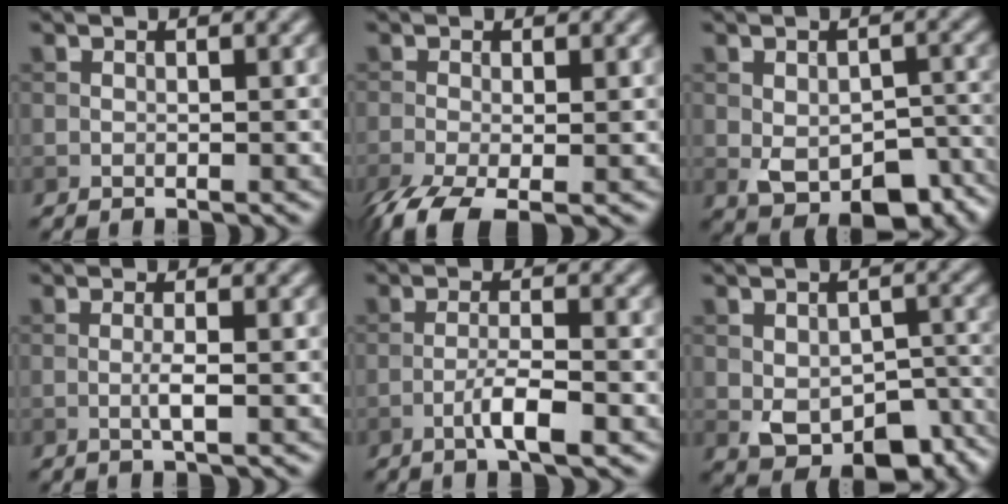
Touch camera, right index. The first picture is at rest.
{"total": 5.7, "force": [-3.3, 2.0, 4.1], "torque": [-0.095, -0.022, -0.066]}
{"total": 7.8, "force": [-3.4, 4.3, 5.5], "torque": [-0.084, -0.022, -0.036]}
{"total": 1.6, "force": [-0.3, 0.1, 1.5], "torque": [-0.032, -0.001, -0.009]}
{"total": 3.5, "force": [-1.7, 0.6, 3.0], "torque": [-0.056, 0.007, -0.035]}
{"total": 9.0, "force": [-4.1, 5.1, 6.2], "torque": [-0.092, -0.023, -0.045]}